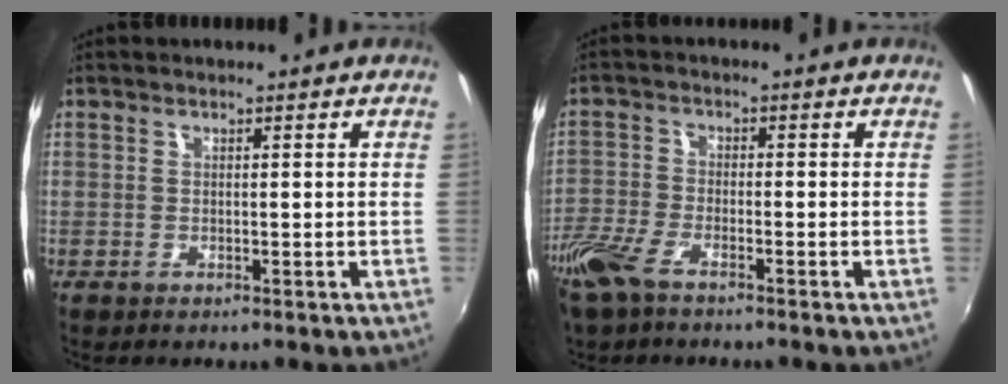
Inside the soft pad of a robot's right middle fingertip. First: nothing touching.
{"total": 7.2, "force": [-5.2, 2.5, 4.4], "torque": [-0.114, -0.013, -0.111]}